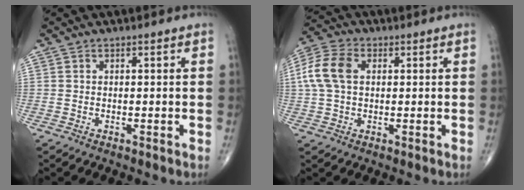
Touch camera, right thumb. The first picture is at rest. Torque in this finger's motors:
{"motor_torque": [-0.25, 0.42, 0.30, -0.17, 0.06]}